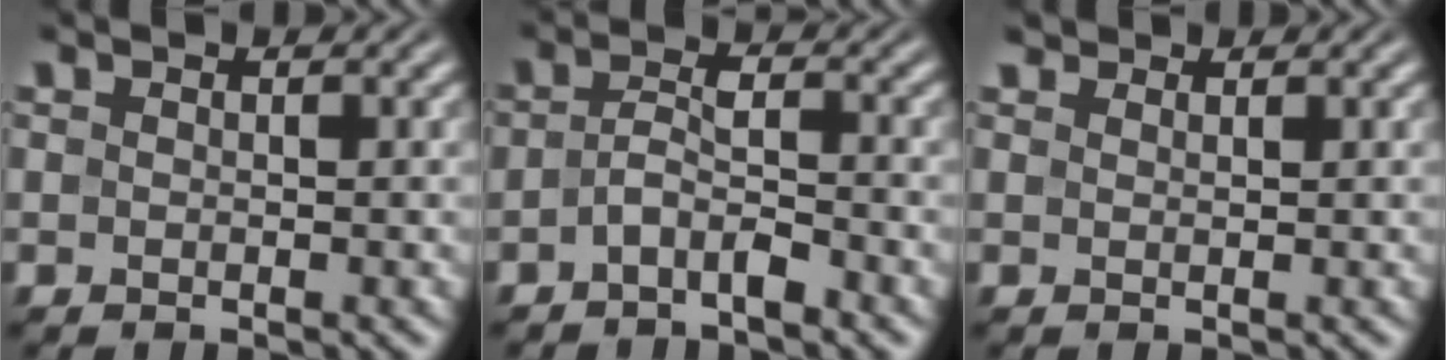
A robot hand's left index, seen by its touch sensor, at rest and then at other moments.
{"total": 2.3, "force": [-1.3, 0.8, 1.8], "torque": [-0.035, 0.009, -0.030]}
{"total": 1.4, "force": [1.3, 0.3, 0.3], "torque": [-0.008, -0.006, 0.015]}